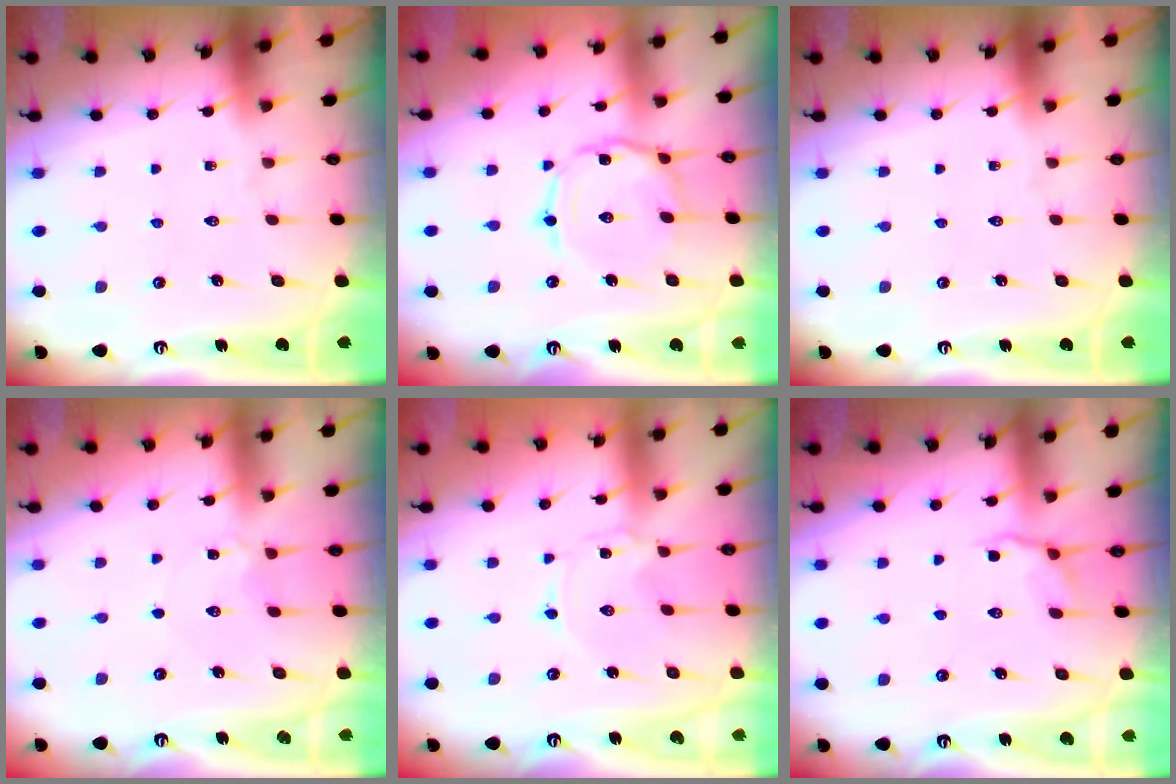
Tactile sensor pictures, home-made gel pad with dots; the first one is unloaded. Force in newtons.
{"total": 5.9, "press": 5.9, "slide": 0.3}
{"total": 0.0}
{"total": 2.3, "press": 2.3, "slide": 0.2}
{"total": 0.0}
{"total": 3.2, "press": 2.8, "slide": 1.7}